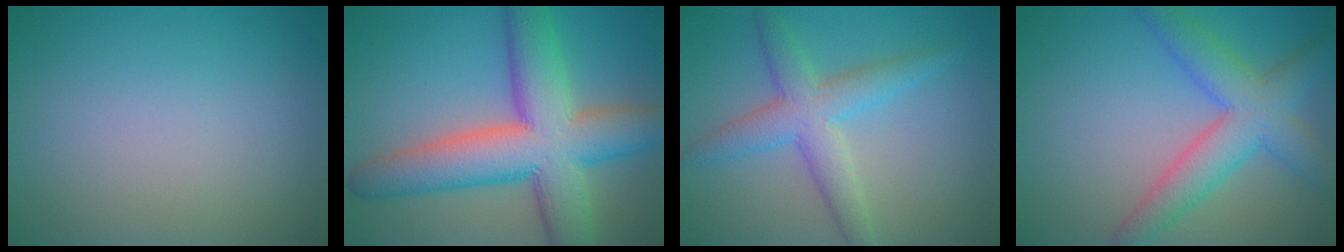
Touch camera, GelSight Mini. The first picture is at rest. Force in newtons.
{"total": 11.1, "press": 11.1, "slide": 0.7}
{"total": 4.6, "press": 4.6, "slide": 0.1}
{"total": 6.1, "press": 6.1, "slide": 0.4}